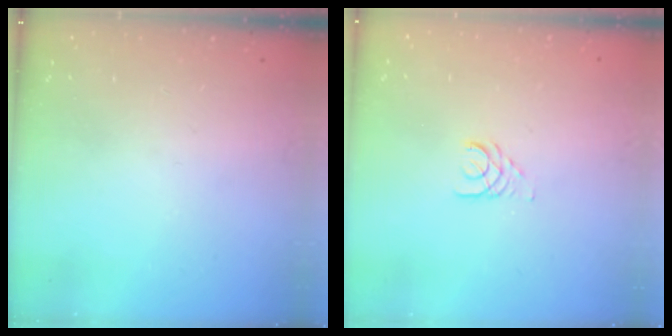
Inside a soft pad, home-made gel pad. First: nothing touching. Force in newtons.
{"total": 2.5, "press": 2.5, "slide": 0.3}